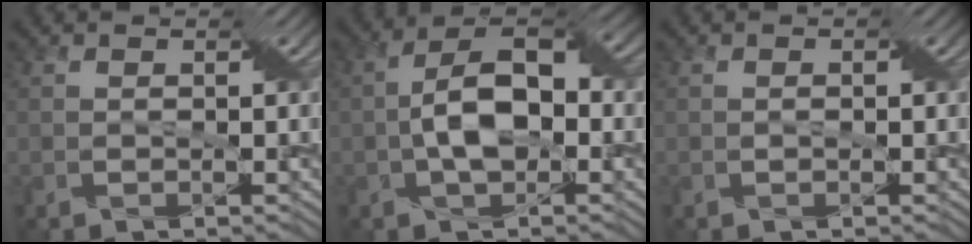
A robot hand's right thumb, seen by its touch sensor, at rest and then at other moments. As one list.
[{"total": 7.7, "force": [-0.8, 4.3, 6.4], "torque": [-0.117, 0.013, -0.018]}, {"total": 0.0}]